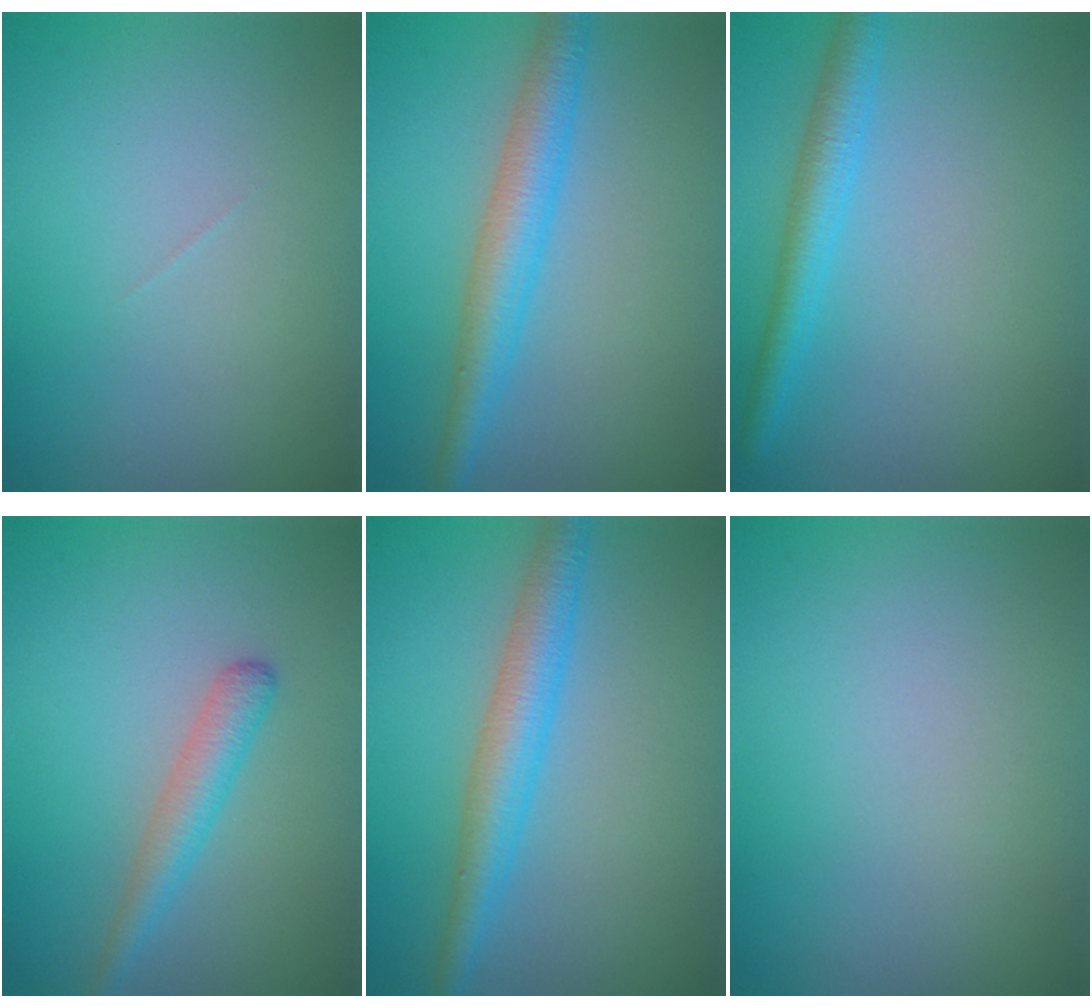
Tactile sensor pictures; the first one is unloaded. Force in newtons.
{"total": 4.0, "press": 4.0, "slide": 0.2}
{"total": 3.0, "press": 3.0, "slide": 0.2}
{"total": 2.4, "press": 2.3, "slide": 0.1}
{"total": 4.0, "press": 4.0, "slide": 0.2}
{"total": 0.0}